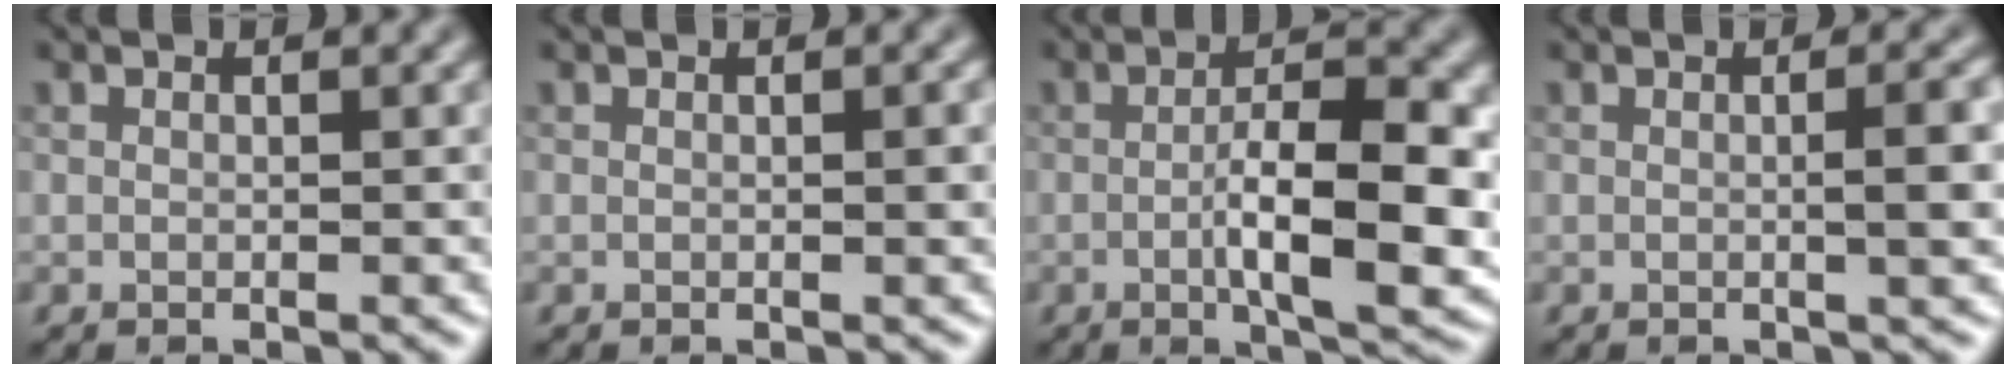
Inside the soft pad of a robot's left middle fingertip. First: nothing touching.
{"total": 0.7, "force": [0.0, 0.1, 0.7], "torque": [-0.010, 0.000, 0.000]}
{"total": 8.1, "force": [-1.2, 2.3, 7.7], "torque": [-0.125, -0.003, -0.018]}
{"total": 3.4, "force": [0.1, 0.9, 3.3], "torque": [-0.040, 0.008, -0.003]}